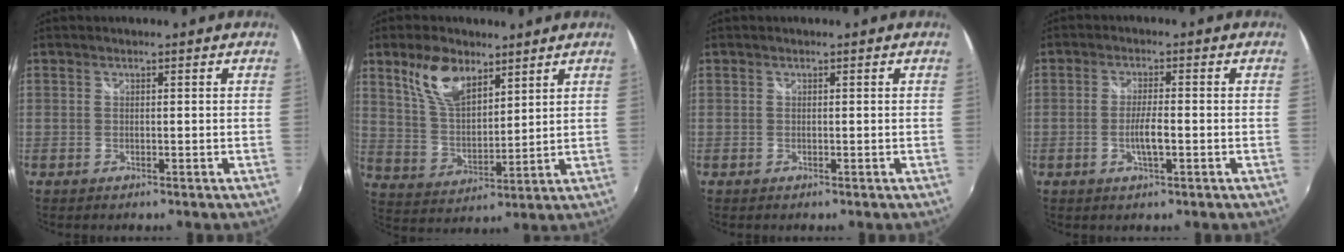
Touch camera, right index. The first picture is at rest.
{"total": 11.0, "force": [6.8, 5.4, 6.7], "torque": [-0.128, 0.013, 0.139]}
{"total": 0.0}
{"total": 3.9, "force": [-1.0, 0.6, 3.7], "torque": [-0.072, -0.001, -0.018]}